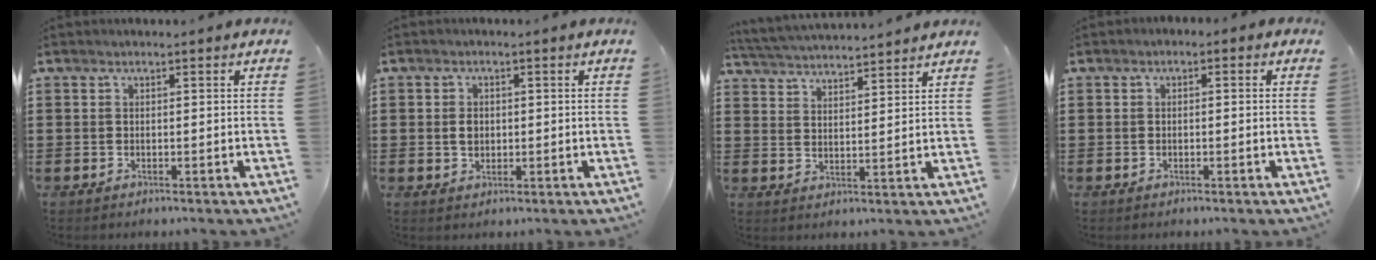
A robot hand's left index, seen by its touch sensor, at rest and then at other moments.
{"total": 2.2, "force": [0.1, 1.6, 1.5], "torque": [-0.032, 0.006, 0.000]}
{"total": 4.0, "force": [4.0, -0.2, 0.3], "torque": [-0.023, -0.021, 0.069]}
{"total": 0.7, "force": [-0.6, 0.4, 0.2], "torque": [-0.006, 0.001, -0.013]}